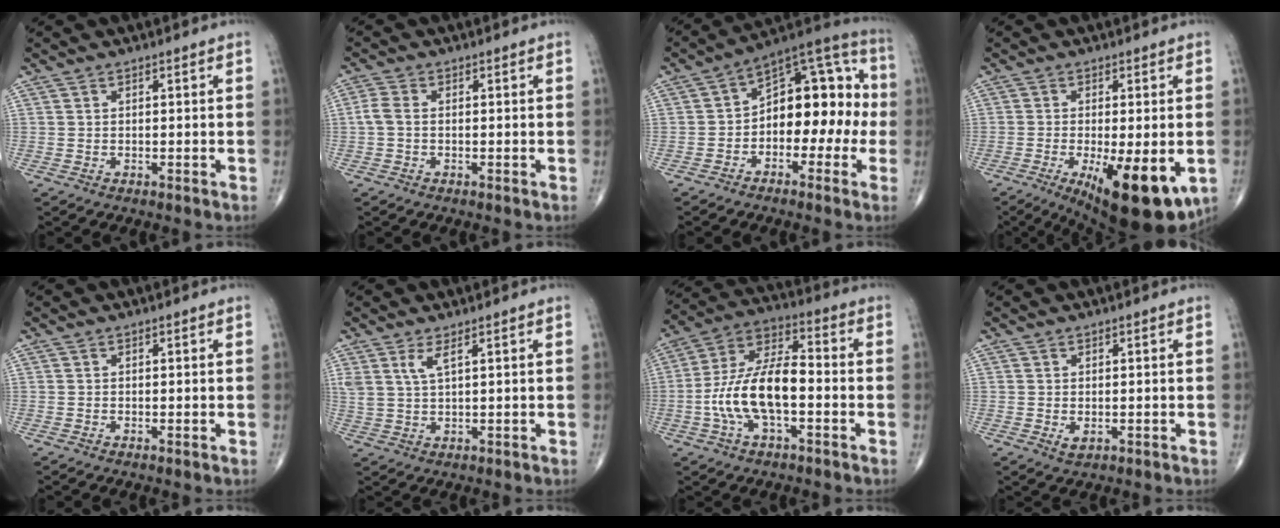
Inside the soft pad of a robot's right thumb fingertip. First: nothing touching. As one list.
[{"total": 2.6, "force": [-0.3, 1.5, 2.0], "torque": [-0.047, 0.004, -0.012]}, {"total": 15.6, "force": [-1.7, 9.5, 12.3], "torque": [-0.124, 0.057, -0.040]}, {"total": 15.7, "force": [-5.4, 5.4, 13.7], "torque": [-0.173, -0.020, -0.066]}, {"total": 0.0}, {"total": 3.2, "force": [1.8, 0.7, 2.6], "torque": [-0.061, -0.010, 0.043]}, {"total": 14.6, "force": [-3.0, 6.5, 12.7], "torque": [-0.249, 0.044, -0.060]}, {"total": 1.5, "force": [-0.2, 0.9, 1.2], "torque": [-0.017, -0.002, 0.003]}]